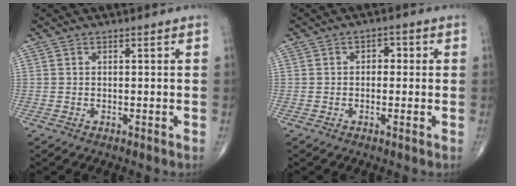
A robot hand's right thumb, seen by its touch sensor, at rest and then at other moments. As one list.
[{"total": 2.5, "force": [0.2, 1.8, 1.8], "torque": [-0.008, 0.009, -0.005]}]